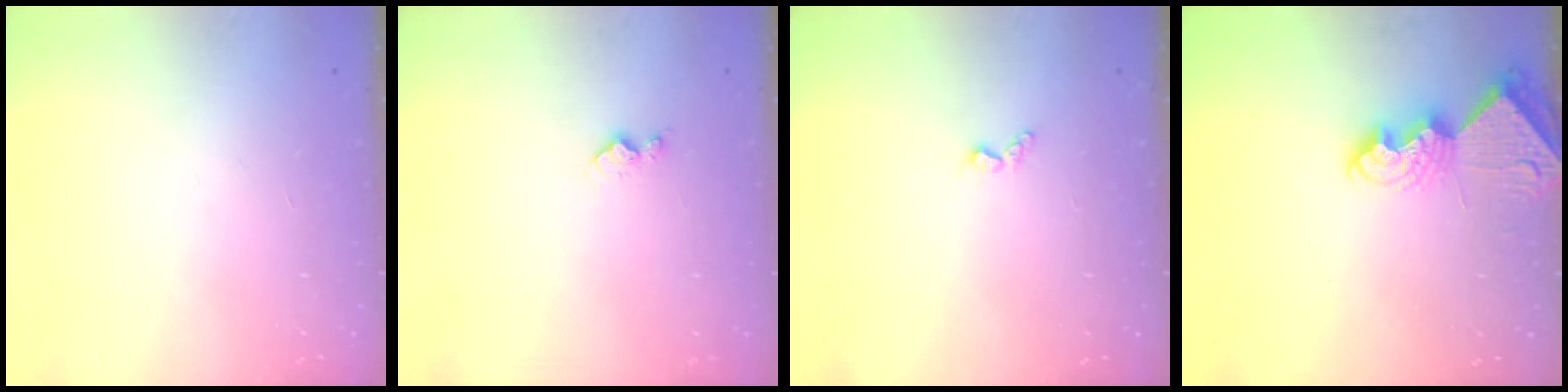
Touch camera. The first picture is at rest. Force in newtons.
{"total": 3.8, "press": 3.8, "slide": 0.6}
{"total": 3.9, "press": 3.8, "slide": 0.7}
{"total": 7.0, "press": 6.9, "slide": 0.5}